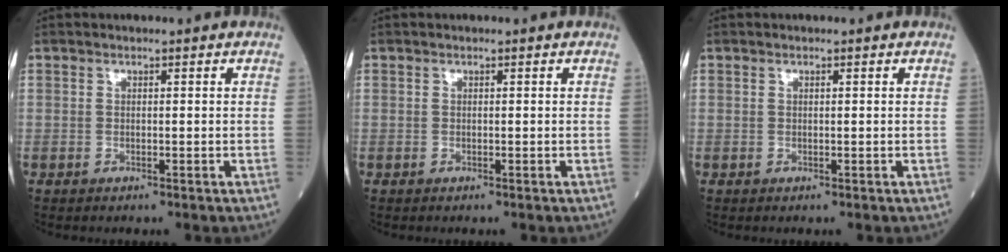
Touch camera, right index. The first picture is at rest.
{"total": 0.0}
{"total": 0.0}